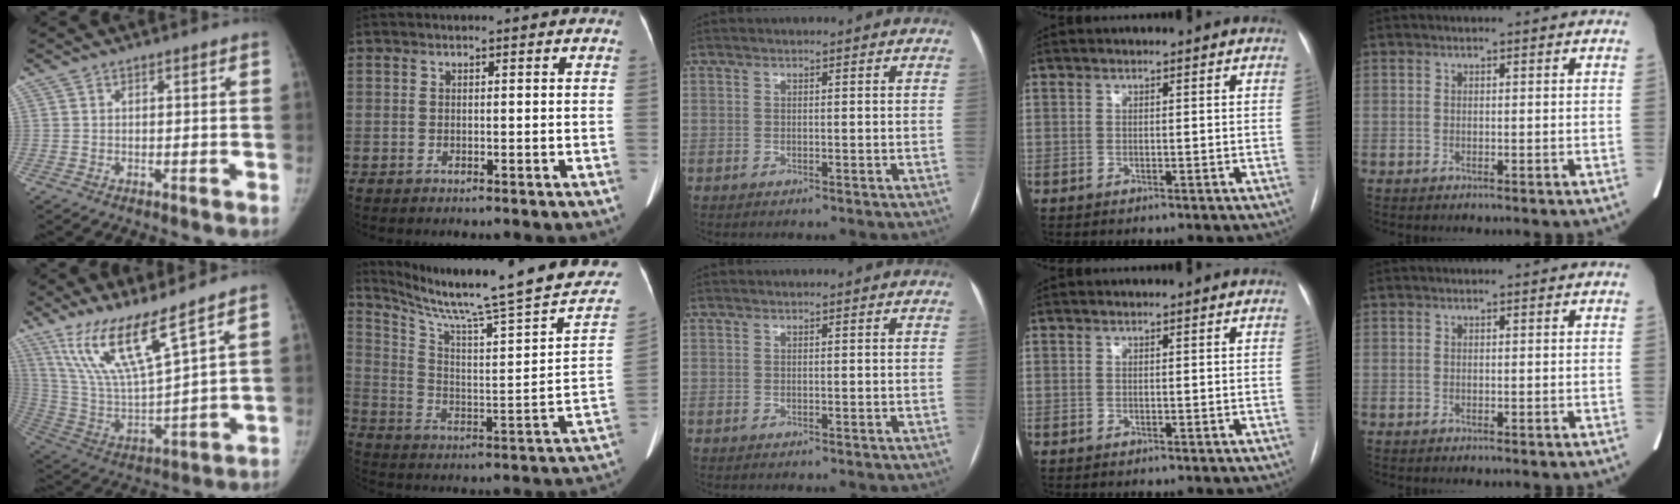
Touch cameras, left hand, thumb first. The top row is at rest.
{"thumb": {"total": 15.3, "force": [10.5, 2.0, 10.9], "torque": [-0.203, -0.062, 0.220]}, "index": {"total": 26.4, "force": [21.9, -0.1, 14.6], "torque": [-0.235, -0.079, 0.302]}}